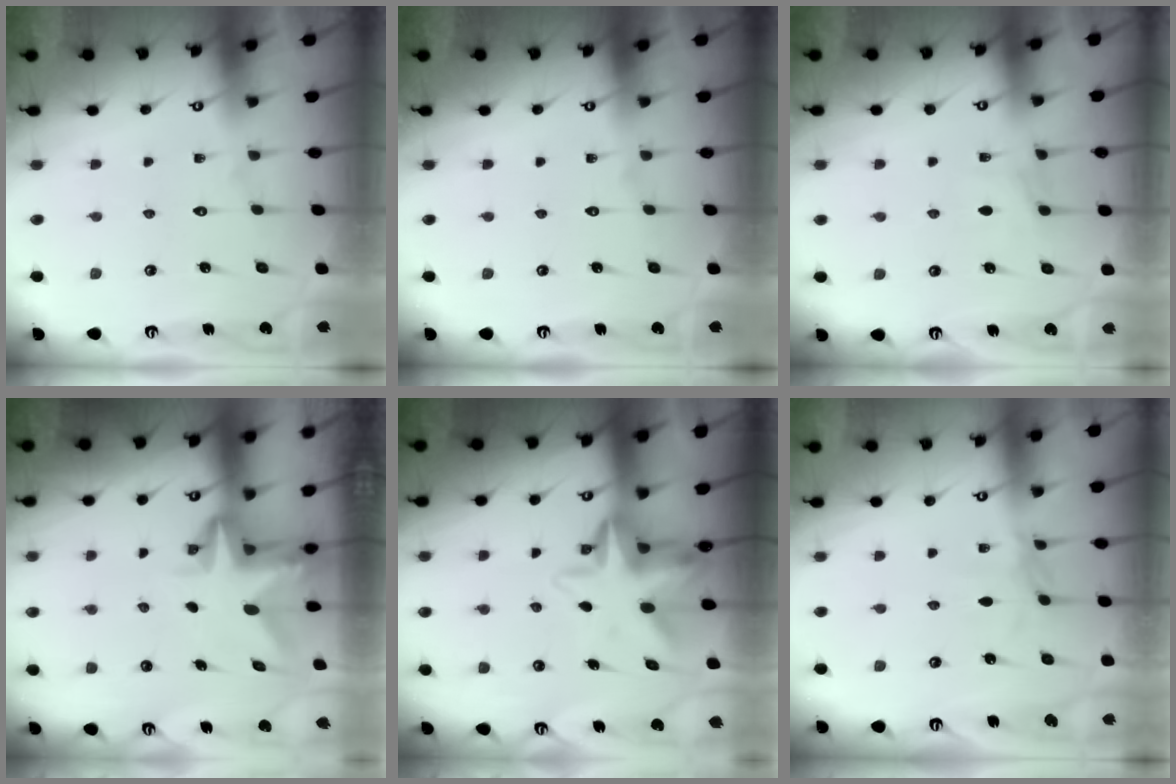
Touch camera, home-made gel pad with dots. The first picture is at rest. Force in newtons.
{"total": 0.0}
{"total": 3.0, "press": 2.9, "slide": 0.5}
{"total": 4.3, "press": 4.3, "slide": 0.1}
{"total": 7.4, "press": 7.4, "slide": 1.1}
{"total": 2.3, "press": 2.3, "slide": 0.5}